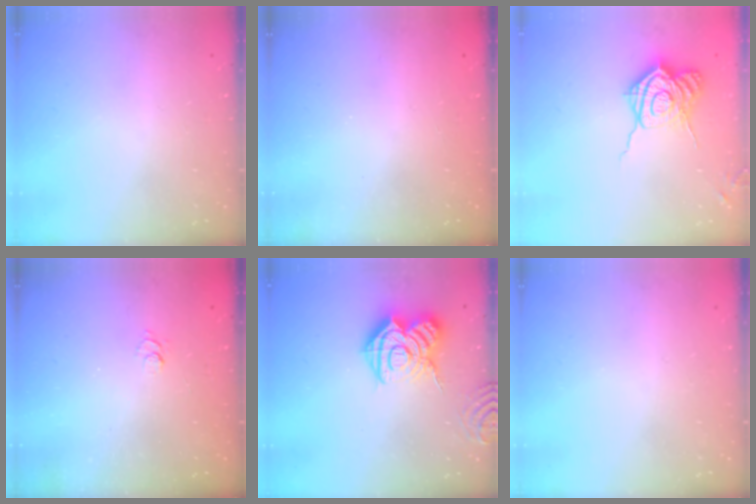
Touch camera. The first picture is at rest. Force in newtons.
{"total": 2.3, "press": 2.2, "slide": 0.8}
{"total": 16.2, "press": 16.2, "slide": 0.5}
{"total": 2.5, "press": 2.0, "slide": 1.4}
{"total": 17.2, "press": 17.2, "slide": 1.5}
{"total": 0.0}